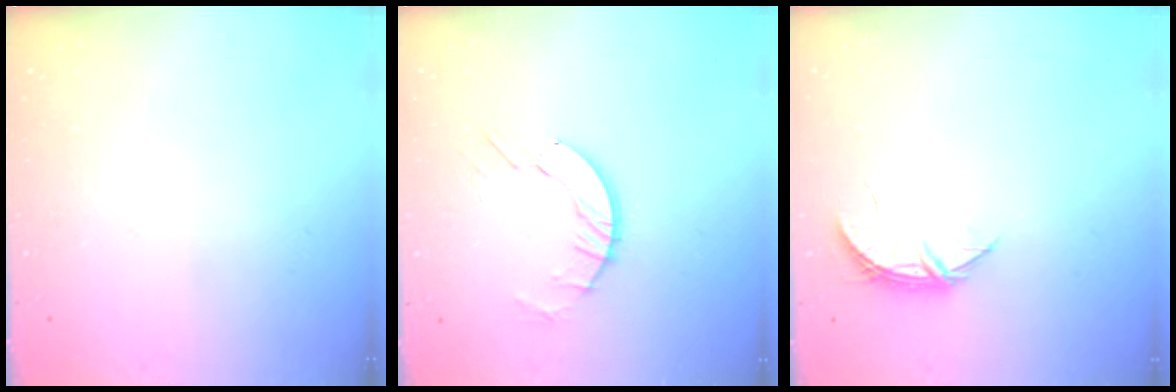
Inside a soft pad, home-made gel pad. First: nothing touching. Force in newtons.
{"total": 7.1, "press": 7.0, "slide": 0.7}
{"total": 5.1, "press": 5.1, "slide": 0.6}